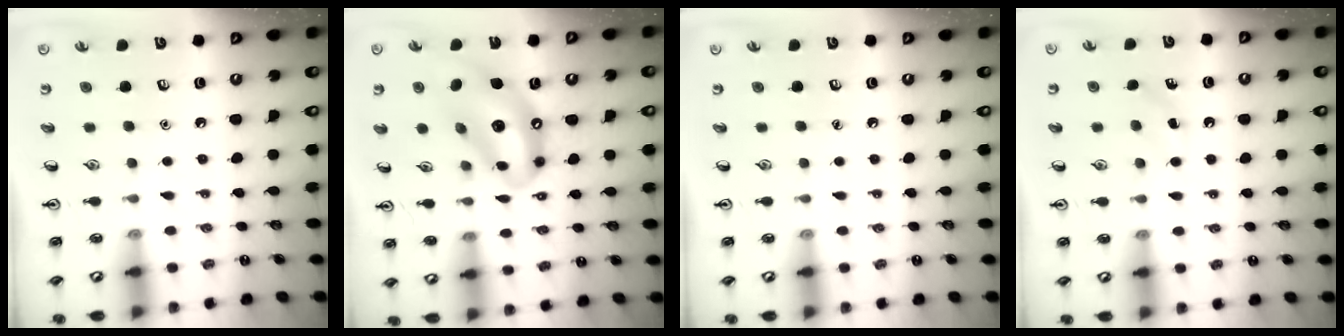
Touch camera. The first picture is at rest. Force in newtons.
{"total": 13.9, "press": 13.0, "slide": 4.8}
{"total": 0.0}
{"total": 2.8, "press": 2.6, "slide": 0.9}